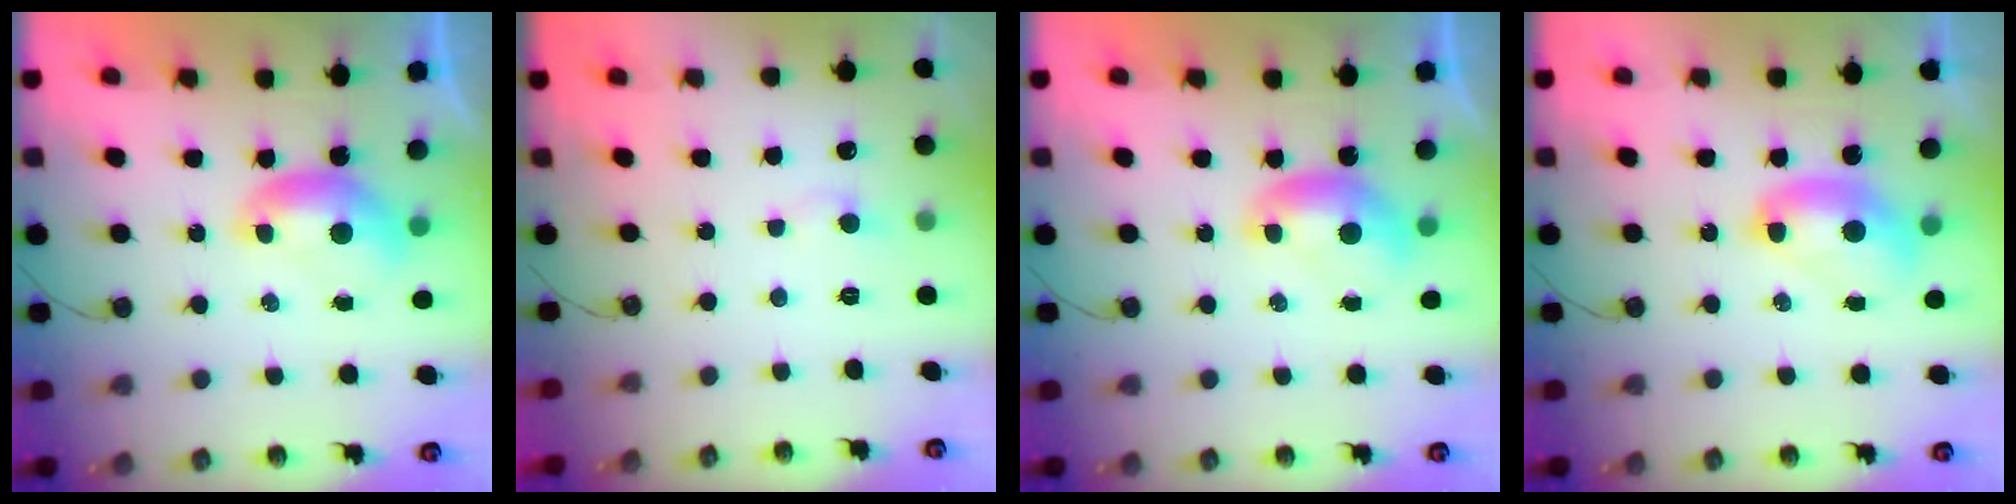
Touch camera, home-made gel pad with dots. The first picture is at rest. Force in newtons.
{"total": 1.3, "press": 1.2, "slide": 0.7}
{"total": 0.0}
{"total": 2.5, "press": 2.5, "slide": 0.1}